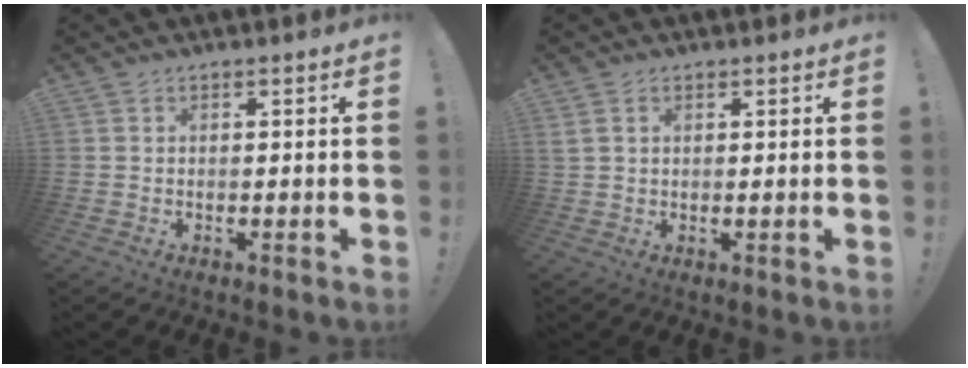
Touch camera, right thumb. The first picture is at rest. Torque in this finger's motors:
{"motor_torque": [-1.02, 0.03, -0.47, 0.49, 0.02]}